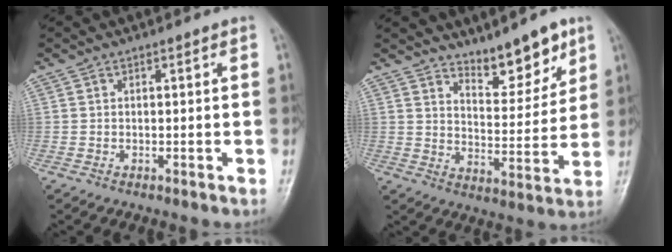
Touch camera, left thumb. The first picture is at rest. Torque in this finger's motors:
{"motor_torque": [0.18, 0.09, -0.22, -0.49, 0.08]}